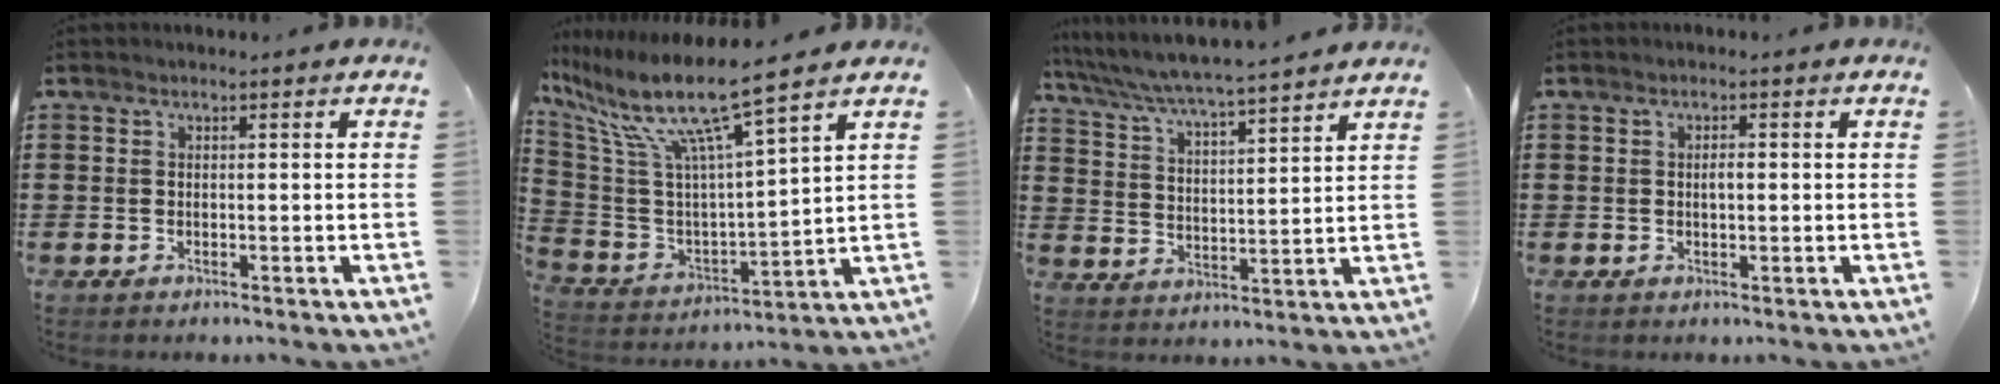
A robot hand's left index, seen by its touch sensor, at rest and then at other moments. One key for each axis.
{"total": 11.5, "fx": 8.2, "fy": 0.7, "fz": 8.0, "tx": -0.186, "ty": -0.055, "tz": 0.131}
{"total": 4.9, "fx": 4.6, "fy": -0.5, "fz": 1.4, "tx": -0.050, "ty": -0.034, "tz": 0.074}
{"total": 1.5, "fx": 0.2, "fy": 0.4, "fz": 1.4, "tx": -0.027, "ty": 0.001, "tz": 0.002}